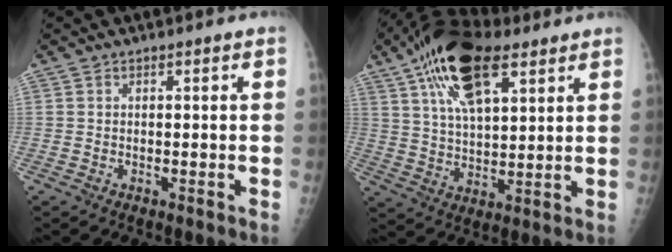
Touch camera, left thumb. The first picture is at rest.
{"total": 16.8, "force": [8.9, 7.2, 12.2], "torque": [-0.195, -0.012, 0.156]}